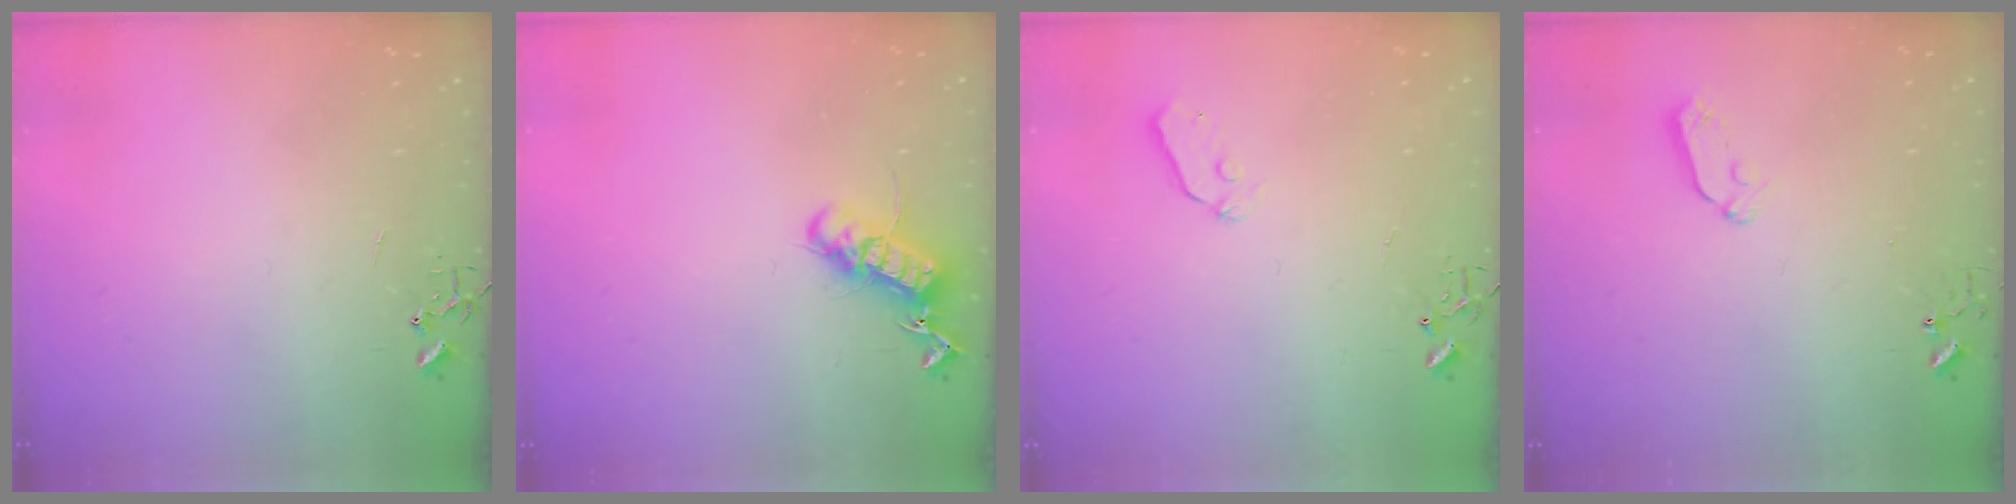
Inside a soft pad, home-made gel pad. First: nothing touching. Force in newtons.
{"total": 13.8, "press": 13.8, "slide": 0.7}
{"total": 4.5, "press": 4.4, "slide": 0.7}
{"total": 3.7, "press": 3.7, "slide": 0.5}